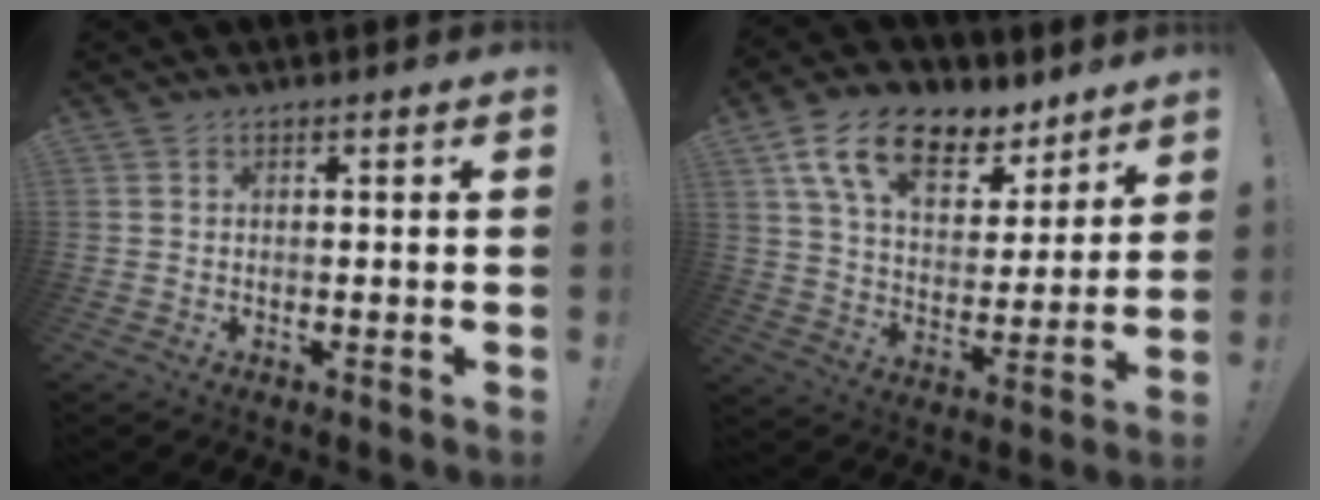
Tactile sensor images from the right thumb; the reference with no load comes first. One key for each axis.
{"total": 16.9, "fx": 10.2, "fy": 9.3, "fz": 9.7, "tx": -0.168, "ty": -0.051, "tz": 0.186}